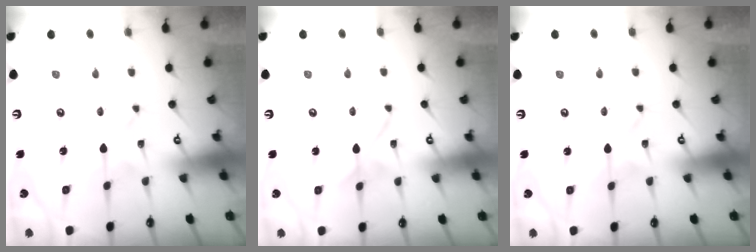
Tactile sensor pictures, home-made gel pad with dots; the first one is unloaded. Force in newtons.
{"total": 2.3, "press": 2.3, "slide": 0.2}
{"total": 0.0}